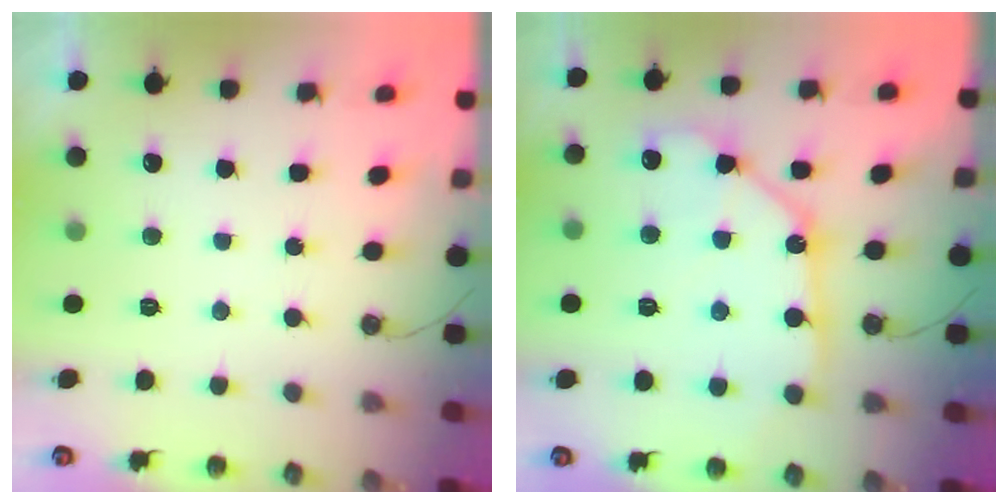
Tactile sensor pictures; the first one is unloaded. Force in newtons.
{"total": 13.4, "press": 13.3, "slide": 1.5}